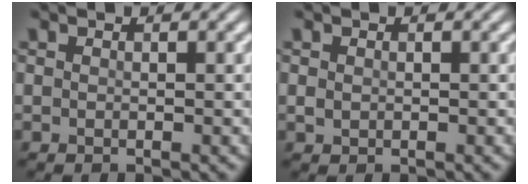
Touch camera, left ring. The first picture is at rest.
{"total": 0.6, "force": [0.1, 0.5, 0.3], "torque": [-0.006, -0.001, 0.000]}